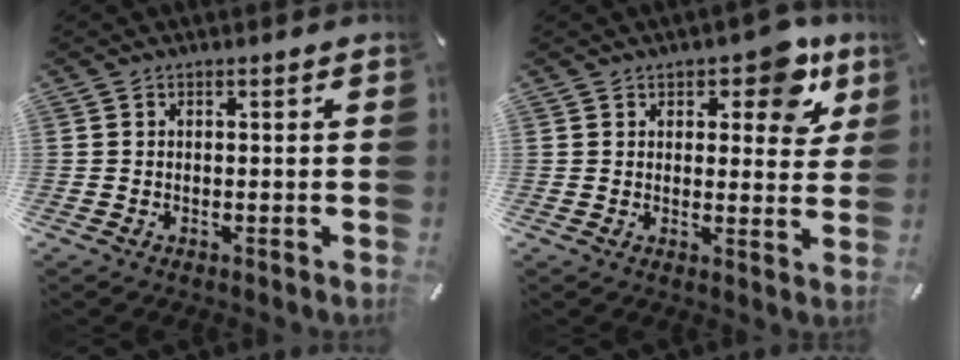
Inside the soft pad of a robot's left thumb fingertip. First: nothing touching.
{"total": 8.8, "force": [5.5, 4.4, 5.2], "torque": [-0.045, -0.034, 0.089]}